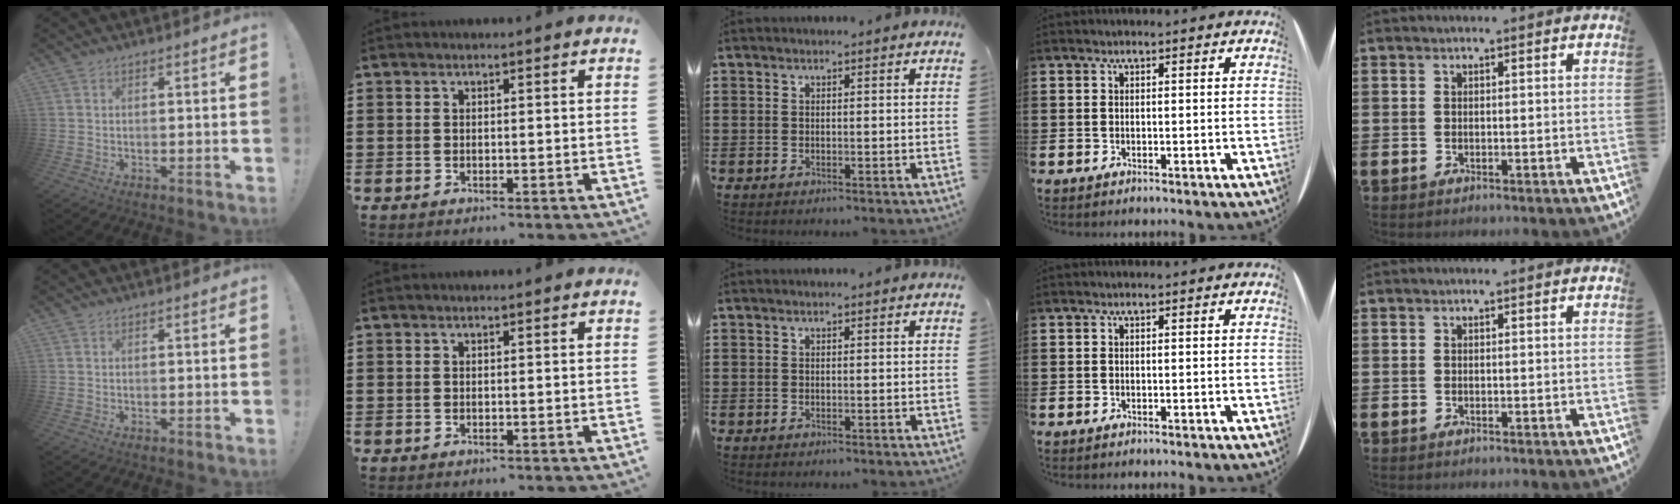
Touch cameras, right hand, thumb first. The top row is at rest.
{}